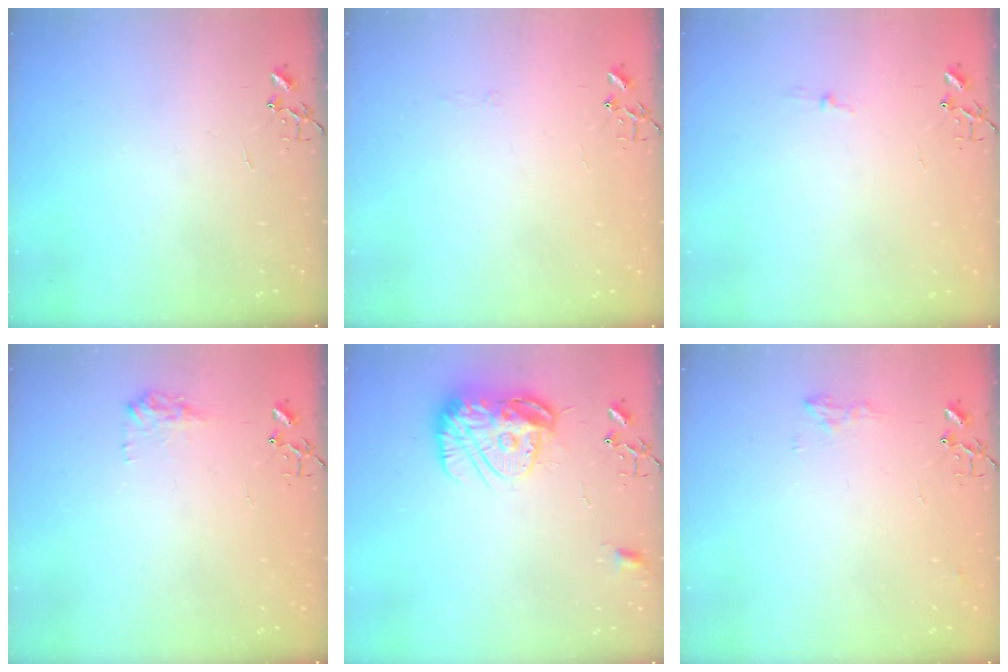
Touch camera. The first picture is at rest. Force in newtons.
{"total": 2.6, "press": 2.6, "slide": 0.5}
{"total": 2.9, "press": 2.9, "slide": 0.4}
{"total": 8.7, "press": 8.7, "slide": 0.4}
{"total": 15.4, "press": 15.3, "slide": 1.5}
{"total": 7.5, "press": 7.5, "slide": 0.5}